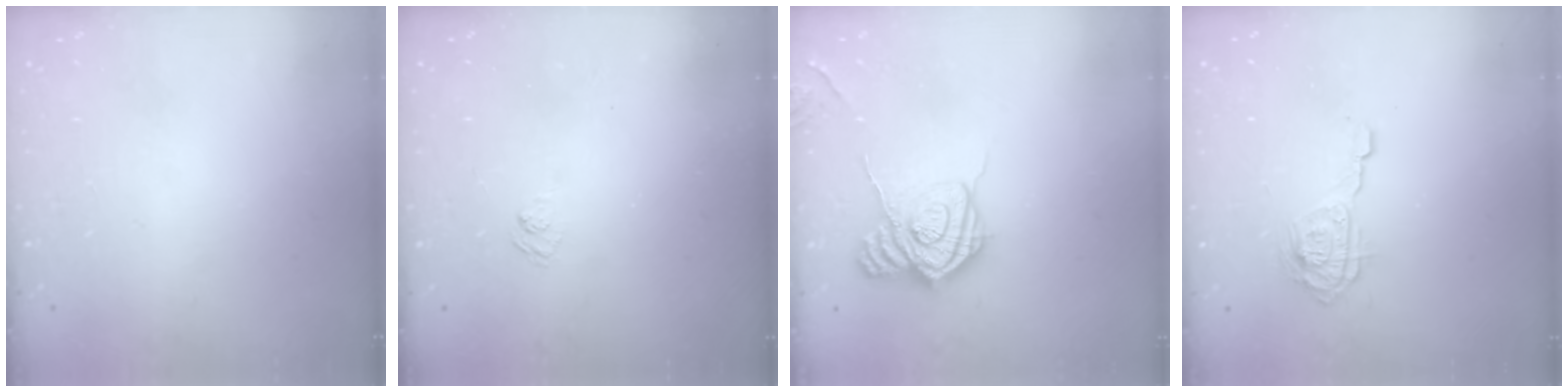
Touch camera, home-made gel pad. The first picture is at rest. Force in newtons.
{"total": 2.4, "press": 2.0, "slide": 1.3}
{"total": 15.8, "press": 15.8, "slide": 0.8}
{"total": 10.3, "press": 10.3, "slide": 1.0}